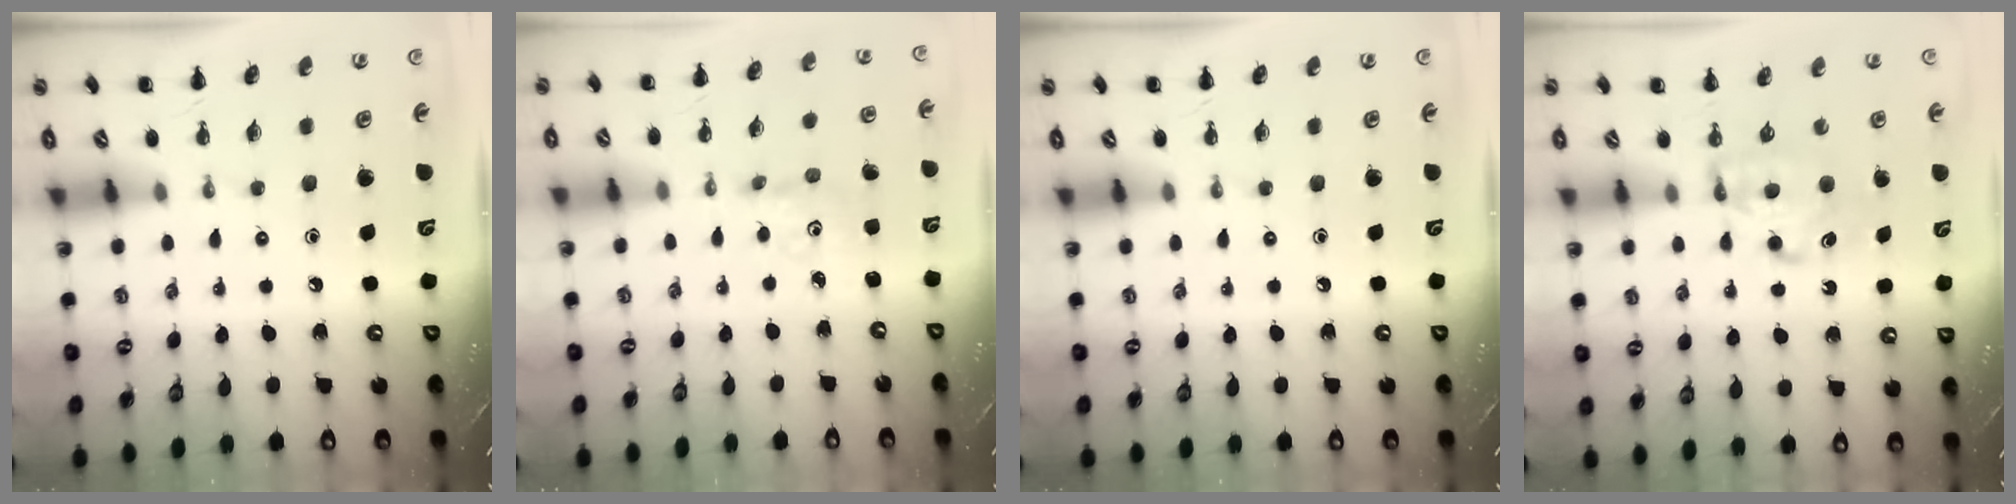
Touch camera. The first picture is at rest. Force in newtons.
{"total": 2.0, "press": 1.9, "slide": 0.7}
{"total": 0.0}
{"total": 6.4, "press": 6.4, "slide": 0.5}